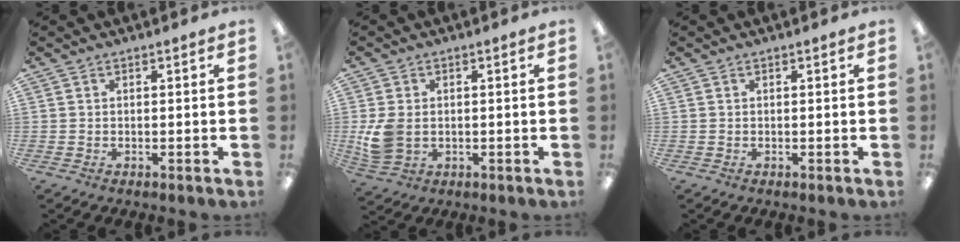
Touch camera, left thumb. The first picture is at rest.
{"total": 6.5, "force": [-0.2, 4.8, 4.4], "torque": [-0.096, -0.001, -0.003]}
{"total": 0.0}